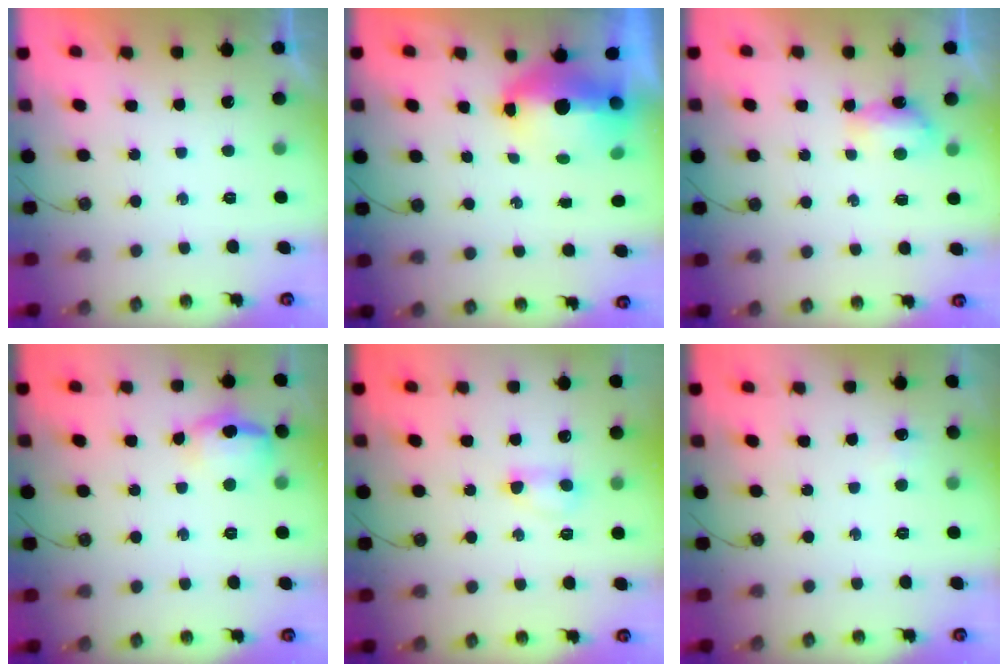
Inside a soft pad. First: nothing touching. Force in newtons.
{"total": 12.9, "press": 9.2, "slide": 9.1}
{"total": 4.5, "press": 4.4, "slide": 0.8}
{"total": 12.4, "press": 12.3, "slide": 1.7}
{"total": 4.8, "press": 4.7, "slide": 1.1}
{"total": 4.3, "press": 3.9, "slide": 1.8}